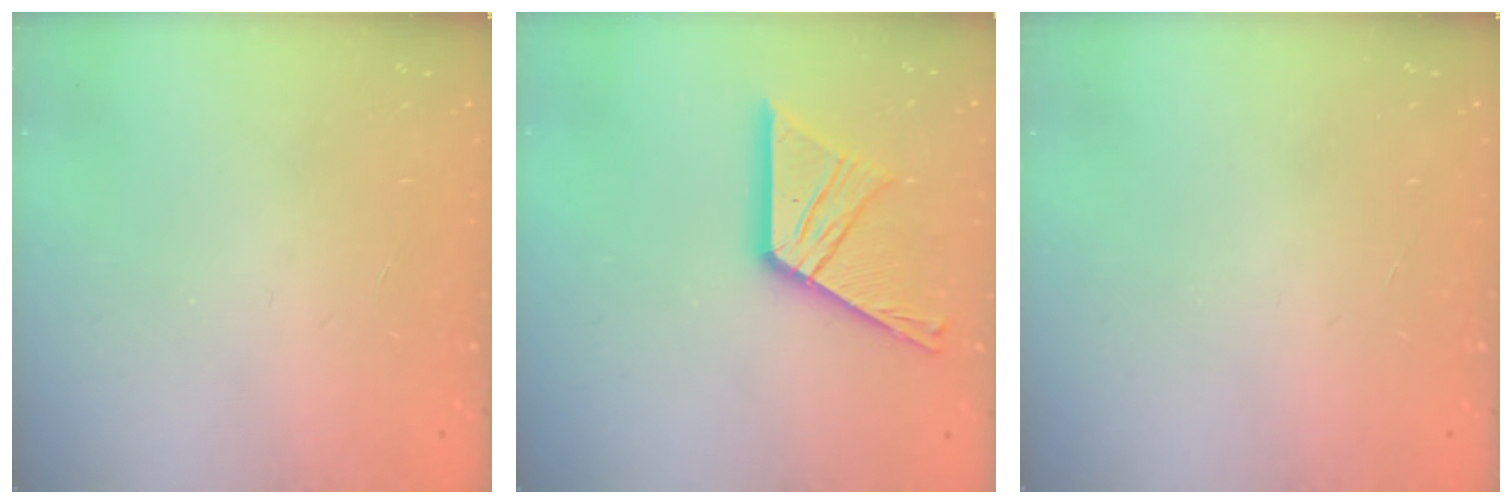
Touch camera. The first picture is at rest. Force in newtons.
{"total": 17.0, "press": 16.9, "slide": 1.7}
{"total": 0.0}